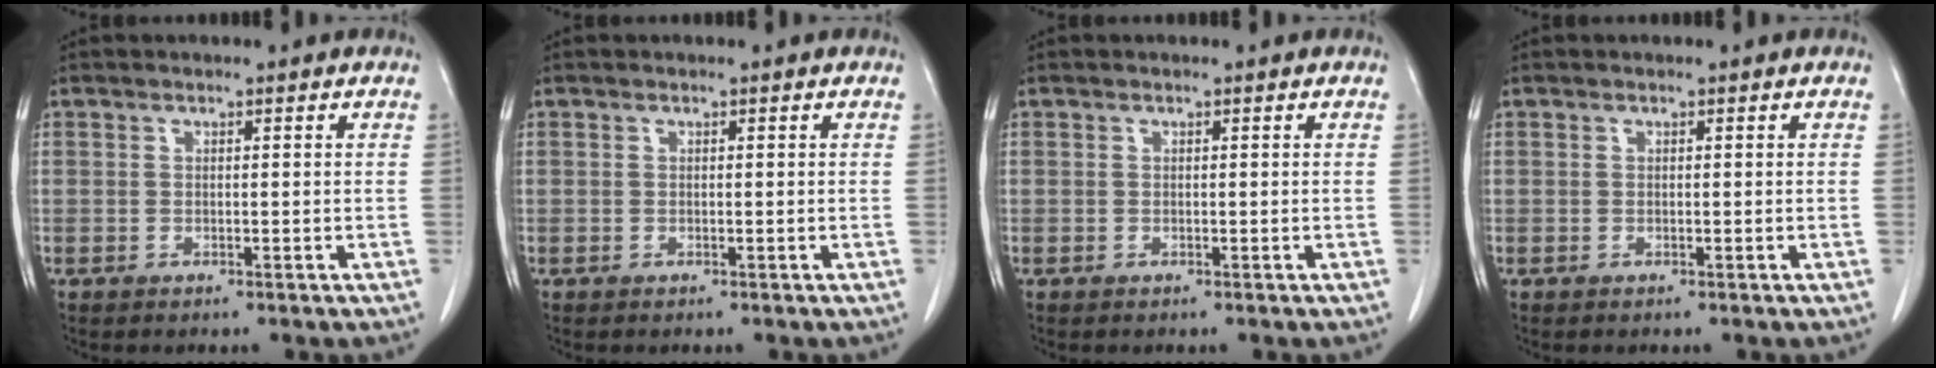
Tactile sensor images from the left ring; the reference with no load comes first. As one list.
[{"total": 0.0}, {"total": 0.0}, {"total": 0.0}]